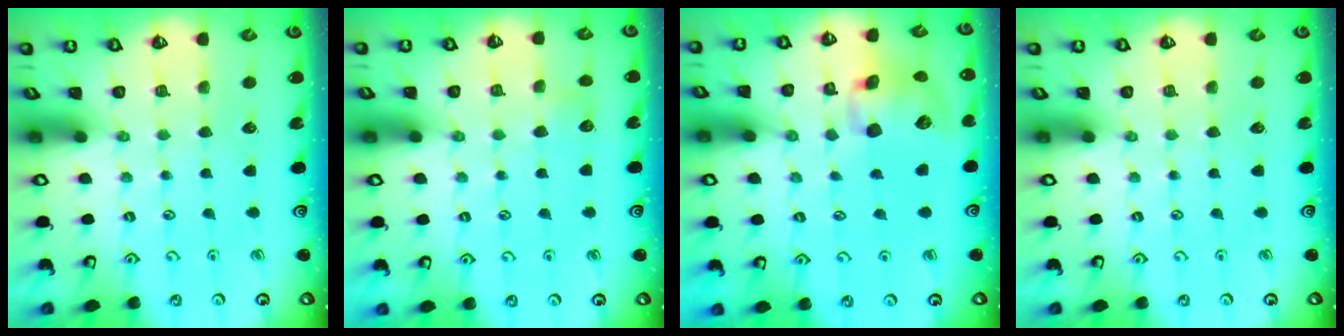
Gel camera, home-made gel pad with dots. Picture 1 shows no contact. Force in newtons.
{"total": 3.7, "press": 3.7, "slide": 0.4}
{"total": 12.4, "press": 12.3, "slide": 1.7}
{"total": 0.0}